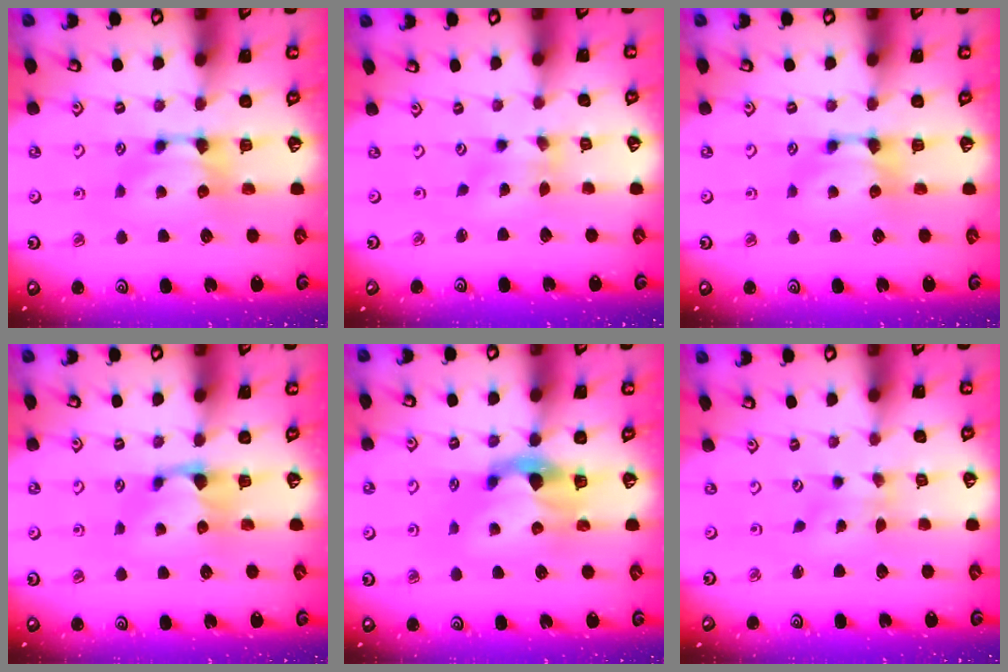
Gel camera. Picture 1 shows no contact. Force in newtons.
{"total": 1.8, "press": 1.6, "slide": 0.9}
{"total": 0.0}
{"total": 1.2, "press": 0.7, "slide": 1.0}
{"total": 2.3, "press": 1.9, "slide": 1.3}
{"total": 3.4, "press": 3.2, "slide": 0.8}